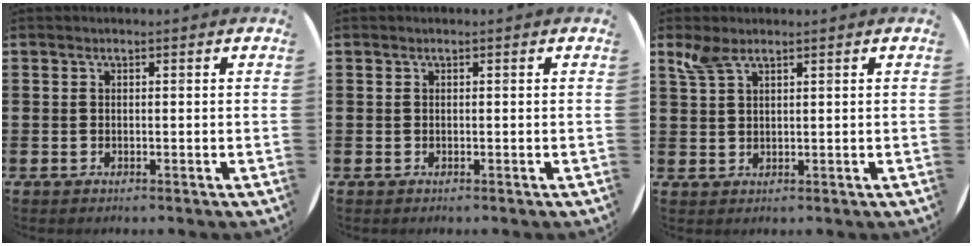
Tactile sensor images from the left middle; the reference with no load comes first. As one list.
[{"total": 0.0}, {"total": 2.5, "force": [1.9, 0.7, 1.4], "torque": [-0.034, 0.002, 0.036]}]